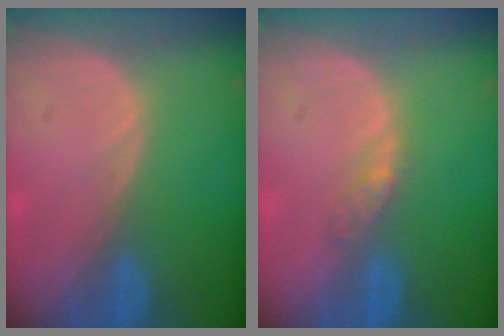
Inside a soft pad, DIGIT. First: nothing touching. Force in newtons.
{"total": 2.2, "press": 1.9, "slide": 1.2}